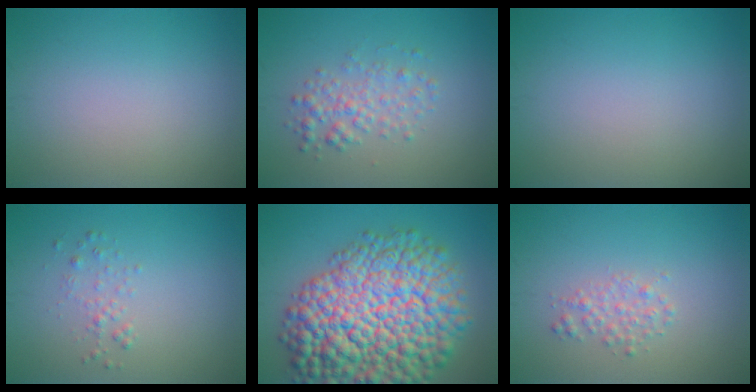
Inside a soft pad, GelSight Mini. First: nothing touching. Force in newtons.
{"total": 2.5, "press": 2.5, "slide": 0.0}
{"total": 0.0}
{"total": 1.0, "press": 1.0, "slide": 0.1}
{"total": 16.2, "press": 16.2, "slide": 0.6}
{"total": 1.6, "press": 1.6, "slide": 0.1}